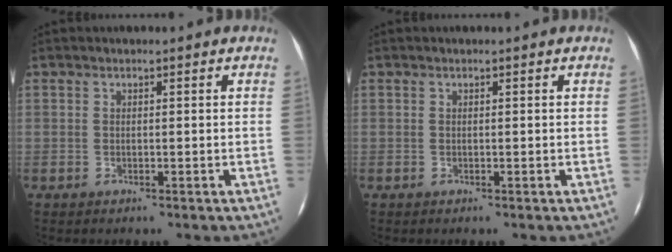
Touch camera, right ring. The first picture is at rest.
{"total": 0.0}